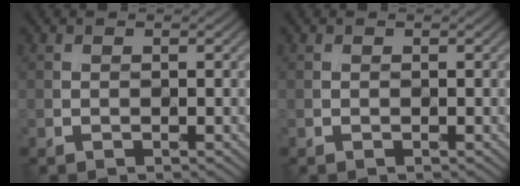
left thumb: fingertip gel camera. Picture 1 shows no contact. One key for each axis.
{"total": 0.0}